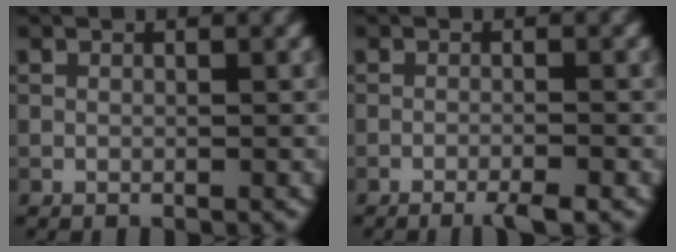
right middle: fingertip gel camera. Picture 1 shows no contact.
{"total": 2.4, "force": [-1.7, 0.2, 1.7], "torque": [-0.026, 0.000, -0.034]}